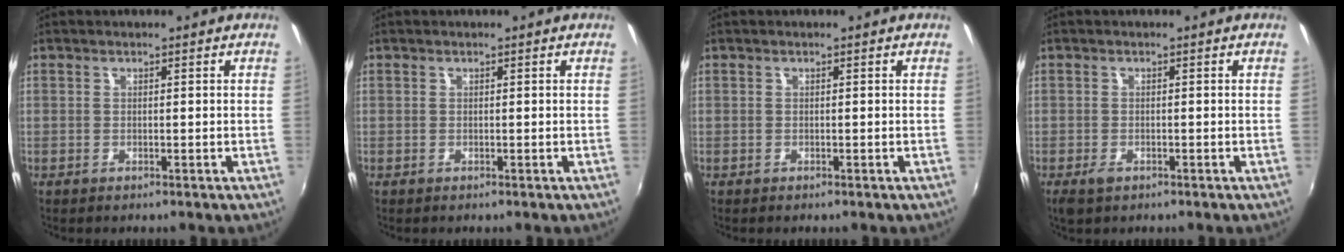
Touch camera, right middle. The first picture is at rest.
{"total": 0.0}
{"total": 0.0}
{"total": 2.2, "force": [-1.4, 1.2, 1.2], "torque": [-0.025, -0.007, -0.024]}